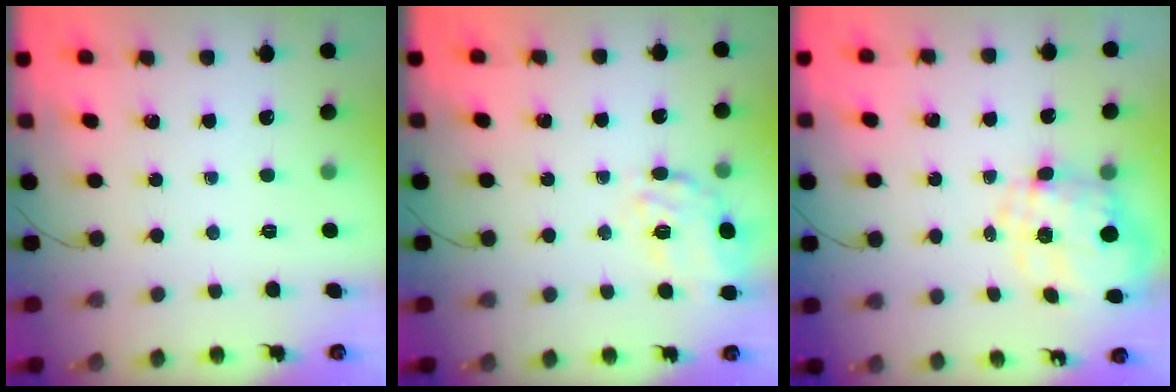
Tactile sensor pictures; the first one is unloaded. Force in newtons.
{"total": 18.5, "press": 18.4, "slide": 1.6}
{"total": 3.8, "press": 3.3, "slide": 1.8}